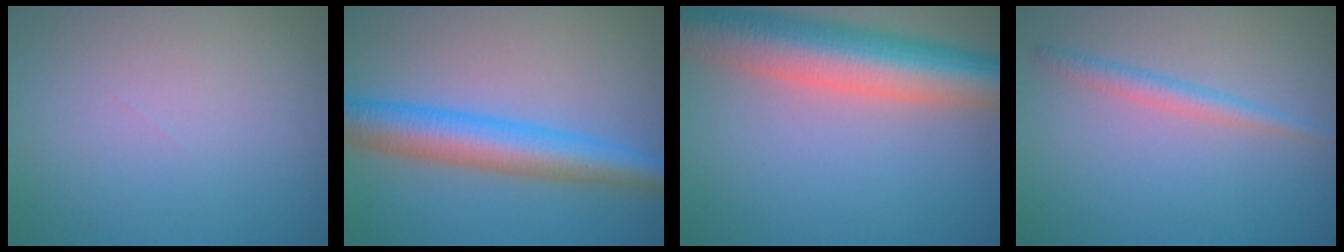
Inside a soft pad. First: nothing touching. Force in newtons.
{"total": 6.7, "press": 6.7, "slide": 0.1}
{"total": 10.2, "press": 10.2, "slide": 0.5}
{"total": 2.0, "press": 2.0, "slide": 0.1}